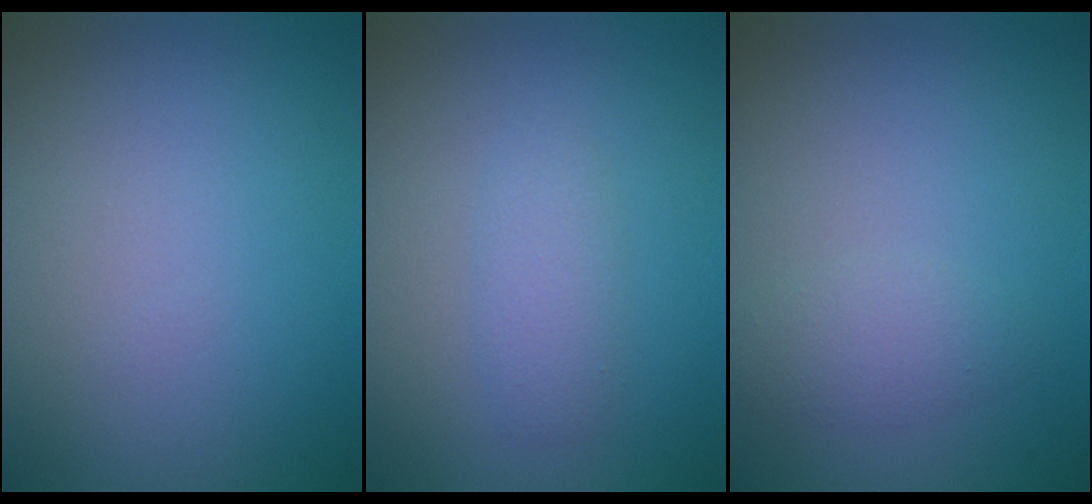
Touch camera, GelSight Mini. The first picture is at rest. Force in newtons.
{"total": 1.7, "press": 1.7, "slide": 0.1}
{"total": 1.8, "press": 1.8, "slide": 0.2}